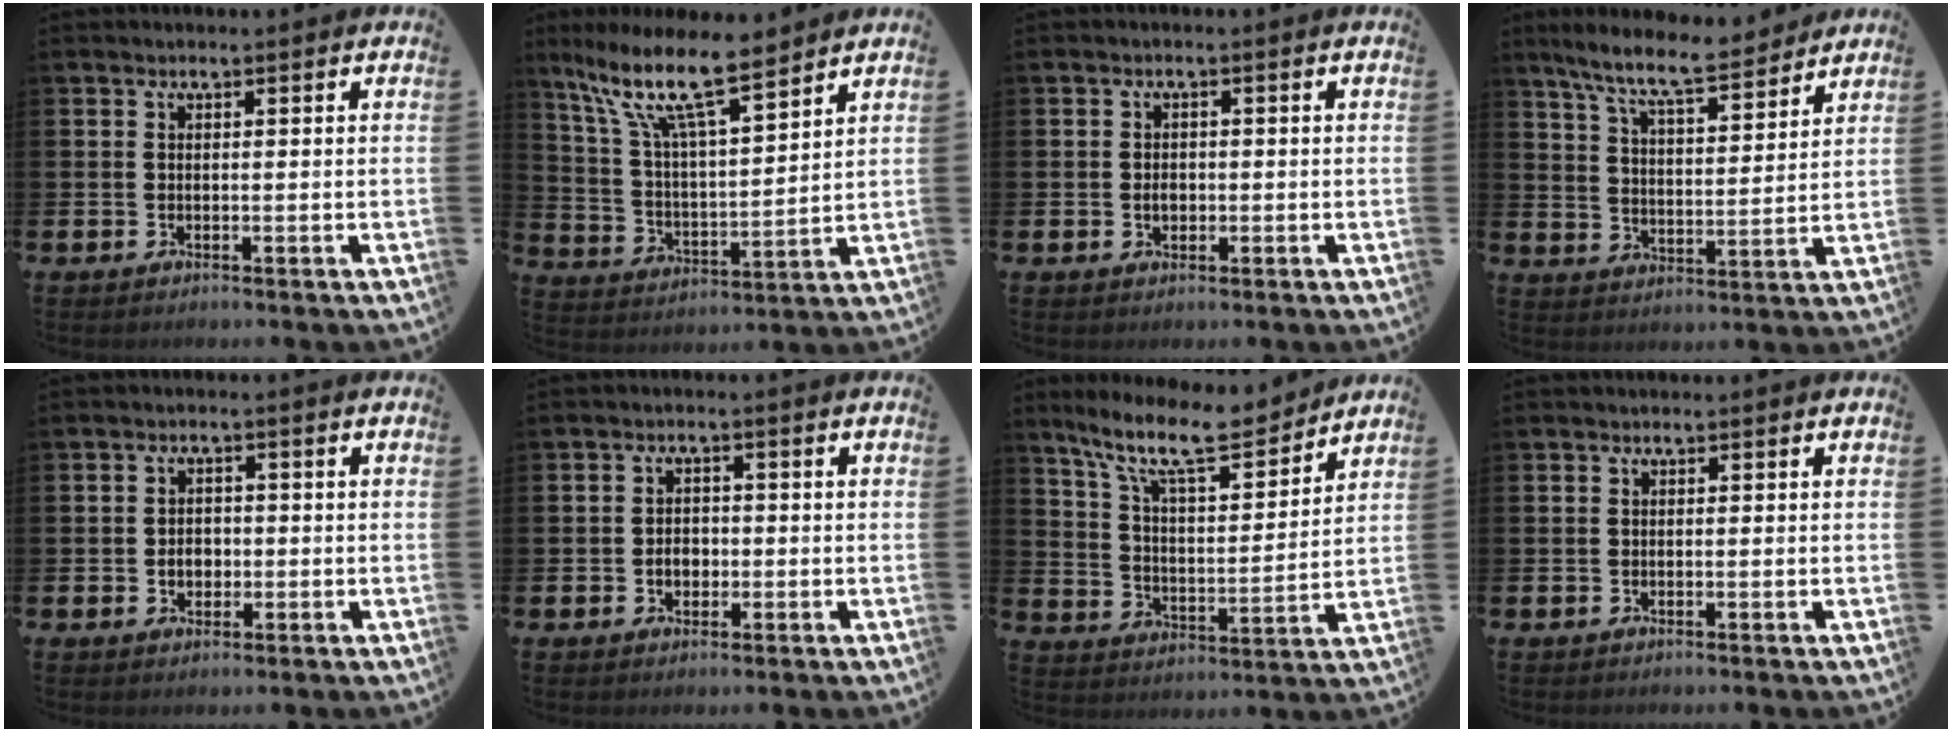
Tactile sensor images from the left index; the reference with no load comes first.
{"total": 12.2, "force": [9.4, 2.9, 7.2], "torque": [-0.168, -0.042, 0.162]}
{"total": 1.6, "force": [-0.3, 1.2, 1.0], "torque": [-0.011, 0.003, -0.010]}
{"total": 9.4, "force": [8.5, 1.3, 3.8], "torque": [-0.099, -0.046, 0.151]}
{"total": 2.5, "force": [-0.6, 2.0, 1.4], "torque": [-0.012, -0.002, -0.018]}
{"total": 2.5, "force": [-0.8, 1.9, 1.4], "torque": [-0.010, -0.003, -0.021]}
{"total": 11.8, "force": [9.9, 2.5, 5.9], "torque": [-0.136, -0.052, 0.172]}
{"total": 0.0}